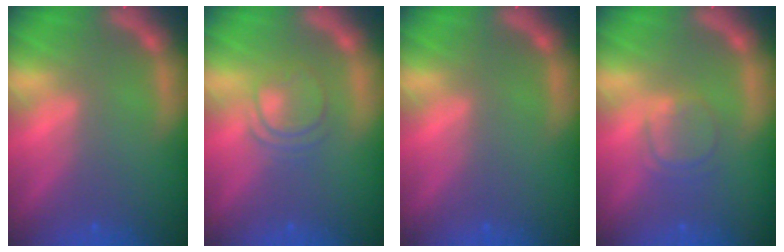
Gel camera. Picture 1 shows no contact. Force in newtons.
{"total": 3.5}
{"total": 0.0}
{"total": 3.0}